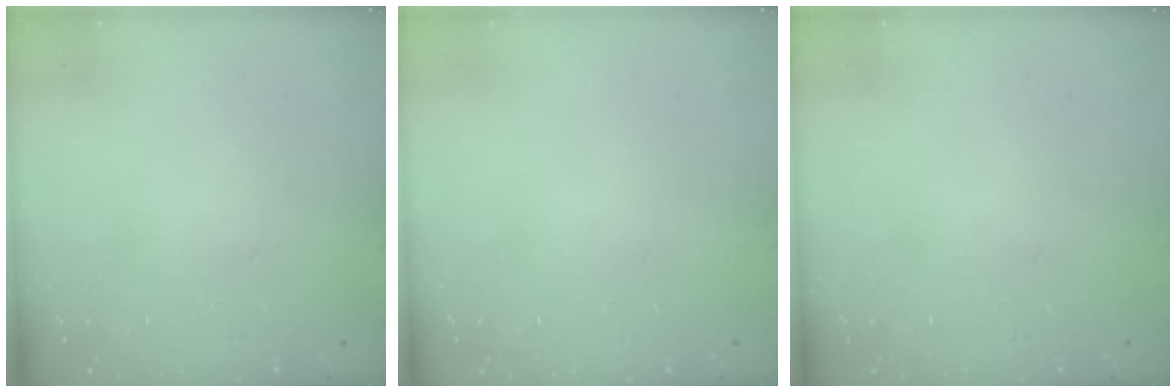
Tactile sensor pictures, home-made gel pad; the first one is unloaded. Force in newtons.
{"total": 0.0}
{"total": 0.0}